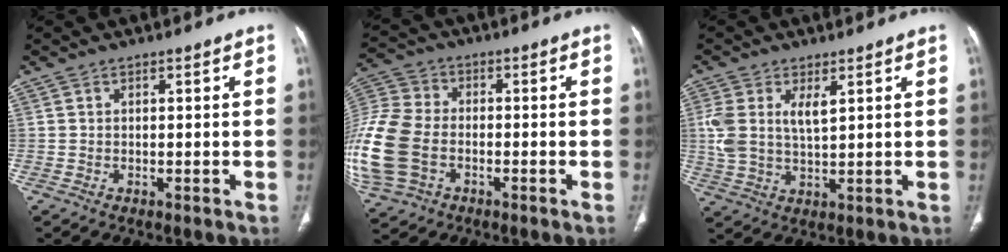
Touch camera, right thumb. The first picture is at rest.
{"total": 19.1, "force": [-4.4, 13.9, 12.3], "torque": [-0.311, 0.009, -0.079]}
{"total": 8.0, "force": [2.5, 4.1, 6.3], "torque": [-0.135, -0.003, 0.056]}